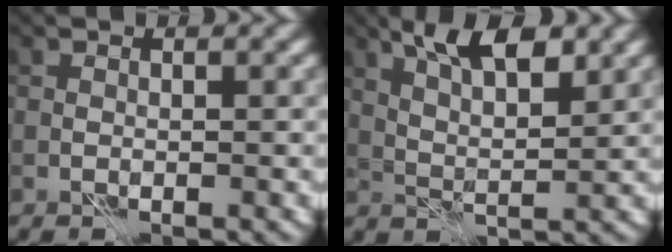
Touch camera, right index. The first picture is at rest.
{"total": 6.0, "force": [3.4, 2.1, 4.4], "torque": [-0.071, 0.008, 0.054]}